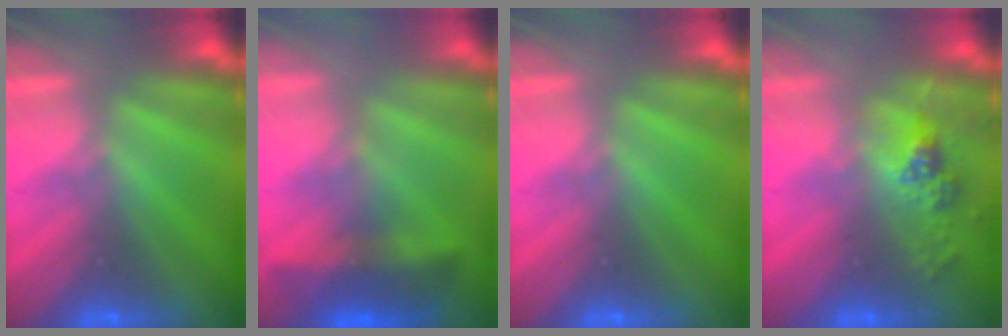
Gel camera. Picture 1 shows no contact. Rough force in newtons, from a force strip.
{"total": 3.2}
{"total": 0.0}
{"total": 2.5}